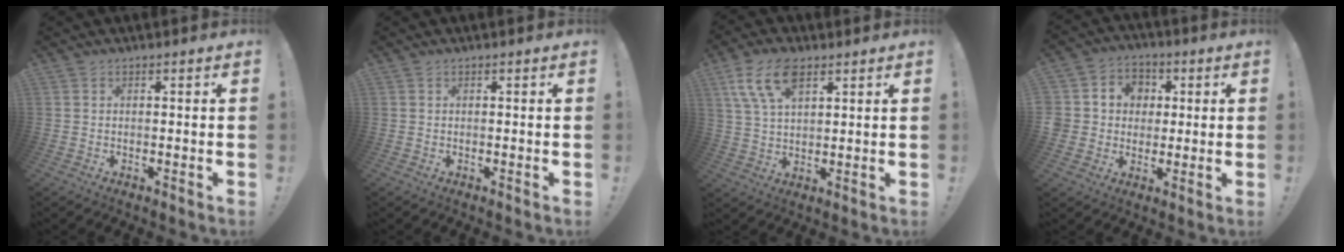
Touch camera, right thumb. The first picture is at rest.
{"total": 0.0}
{"total": 11.4, "force": [5.7, 5.8, 8.0], "torque": [-0.158, -0.013, 0.106]}
{"total": 8.2, "force": [0.0, 7.9, 2.0], "torque": [-0.023, 0.003, 0.005]}